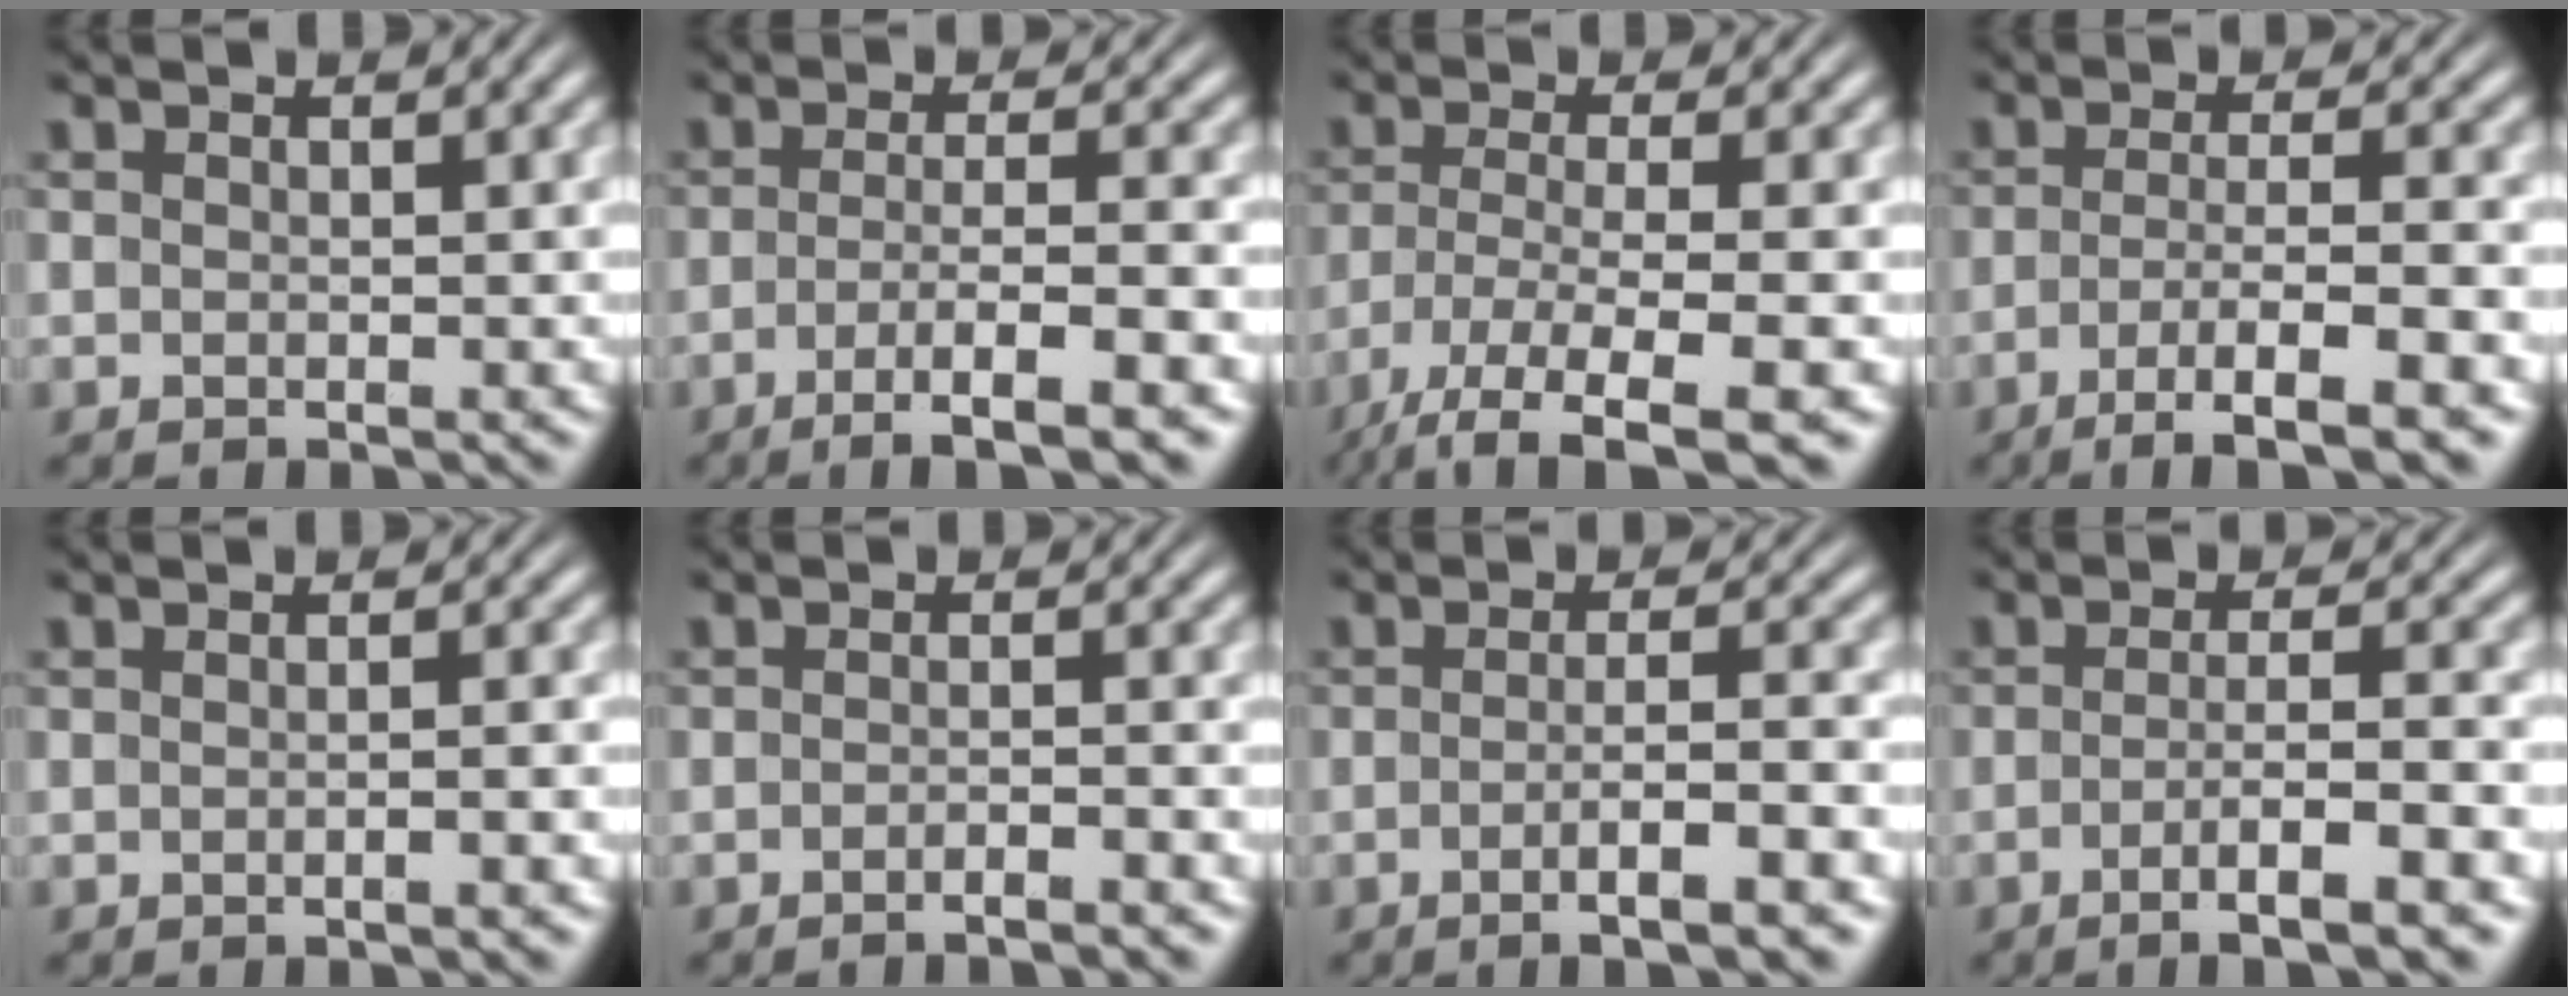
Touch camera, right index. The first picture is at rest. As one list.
[{"total": 7.0, "force": [-5.1, 1.0, 4.8], "torque": [-0.073, -0.026, -0.065]}, {"total": 9.9, "force": [-7.5, 3.1, 5.6], "torque": [-0.108, -0.051, -0.089]}, {"total": 8.2, "force": [-6.1, 1.6, 5.2], "torque": [-0.079, -0.030, -0.076]}, {"total": 0.8, "force": [-0.6, -0.2, 0.4], "torque": [-0.006, 0.004, -0.014]}, {"total": 2.2, "force": [-2.1, -0.2, 0.7], "torque": [-0.009, 0.002, -0.041]}, {"total": 4.2, "force": [-2.6, -0.1, 3.4], "torque": [-0.055, -0.010, -0.039]}, {"total": 5.6, "force": [-3.7, 0.4, 4.1], "torque": [-0.063, -0.015, -0.051]}]